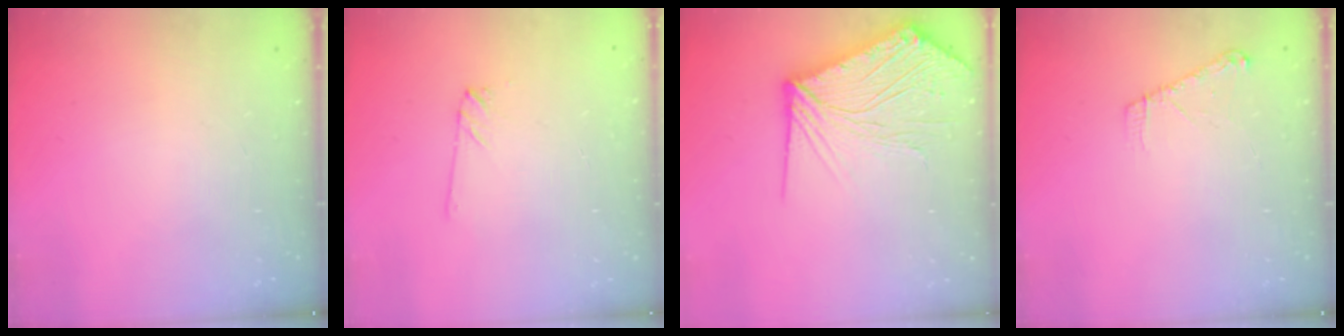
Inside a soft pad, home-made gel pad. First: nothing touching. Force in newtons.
{"total": 1.7, "press": 1.7, "slide": 0.1}
{"total": 16.3, "press": 16.2, "slide": 2.4}
{"total": 5.1, "press": 5.1, "slide": 0.6}